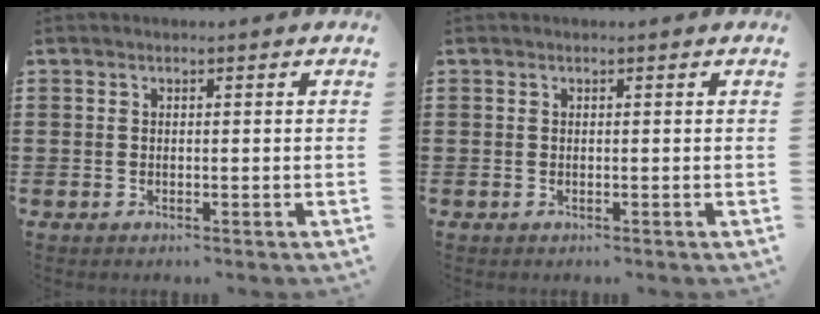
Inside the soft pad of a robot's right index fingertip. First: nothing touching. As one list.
[{"total": 0.0}]